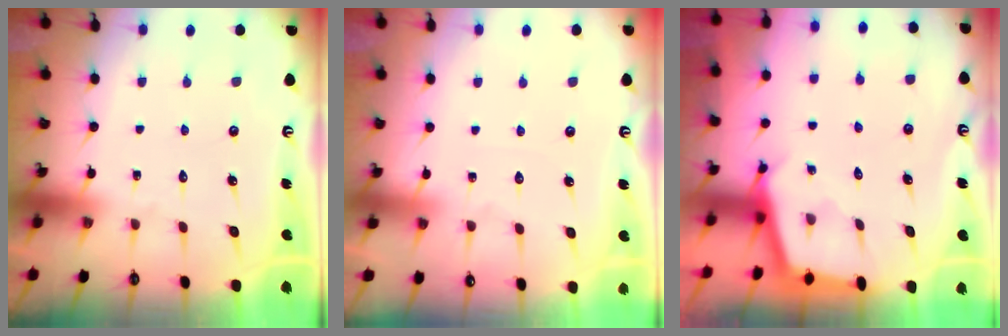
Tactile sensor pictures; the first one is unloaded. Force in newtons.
{"total": 2.3, "press": 2.3, "slide": 0.3}
{"total": 2.5, "press": 2.5, "slide": 0.2}